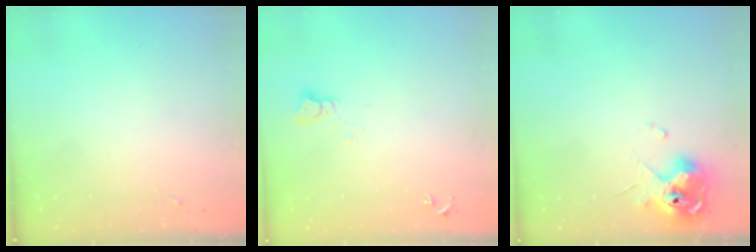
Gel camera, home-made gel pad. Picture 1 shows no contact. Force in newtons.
{"total": 2.6, "press": 2.6, "slide": 0.1}
{"total": 10.4, "press": 10.3, "slide": 1.4}